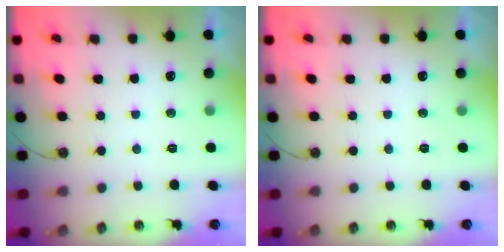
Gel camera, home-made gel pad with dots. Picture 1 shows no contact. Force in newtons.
{"total": 0.0}